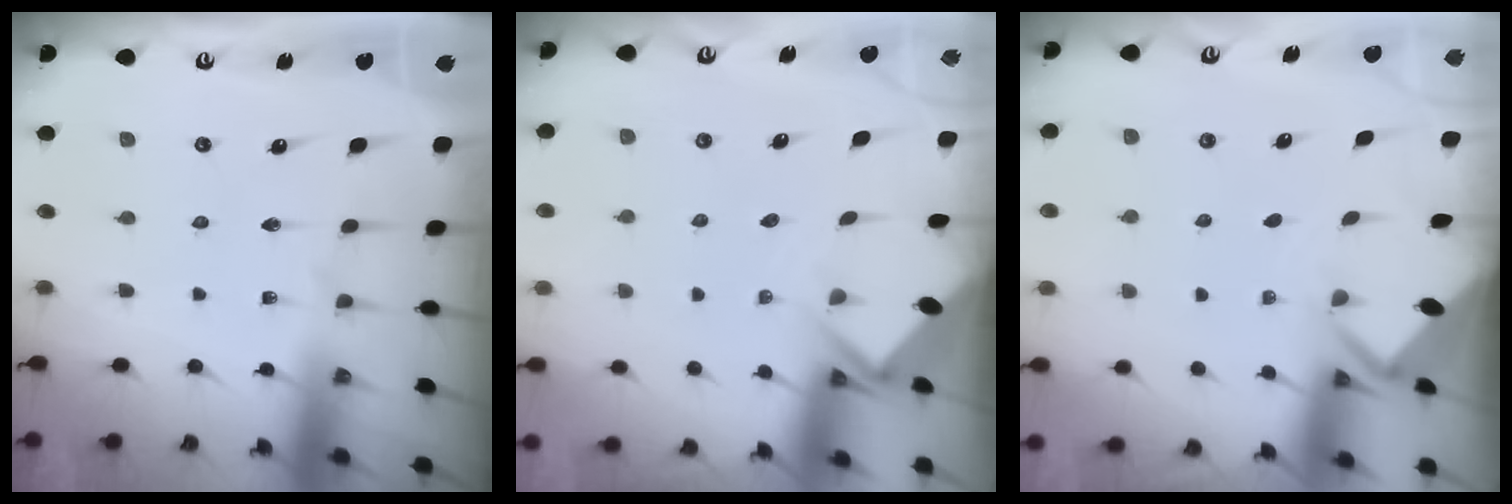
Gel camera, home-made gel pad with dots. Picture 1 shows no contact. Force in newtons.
{"total": 2.7, "press": 2.7, "slide": 0.2}
{"total": 2.0, "press": 2.0, "slide": 0.2}